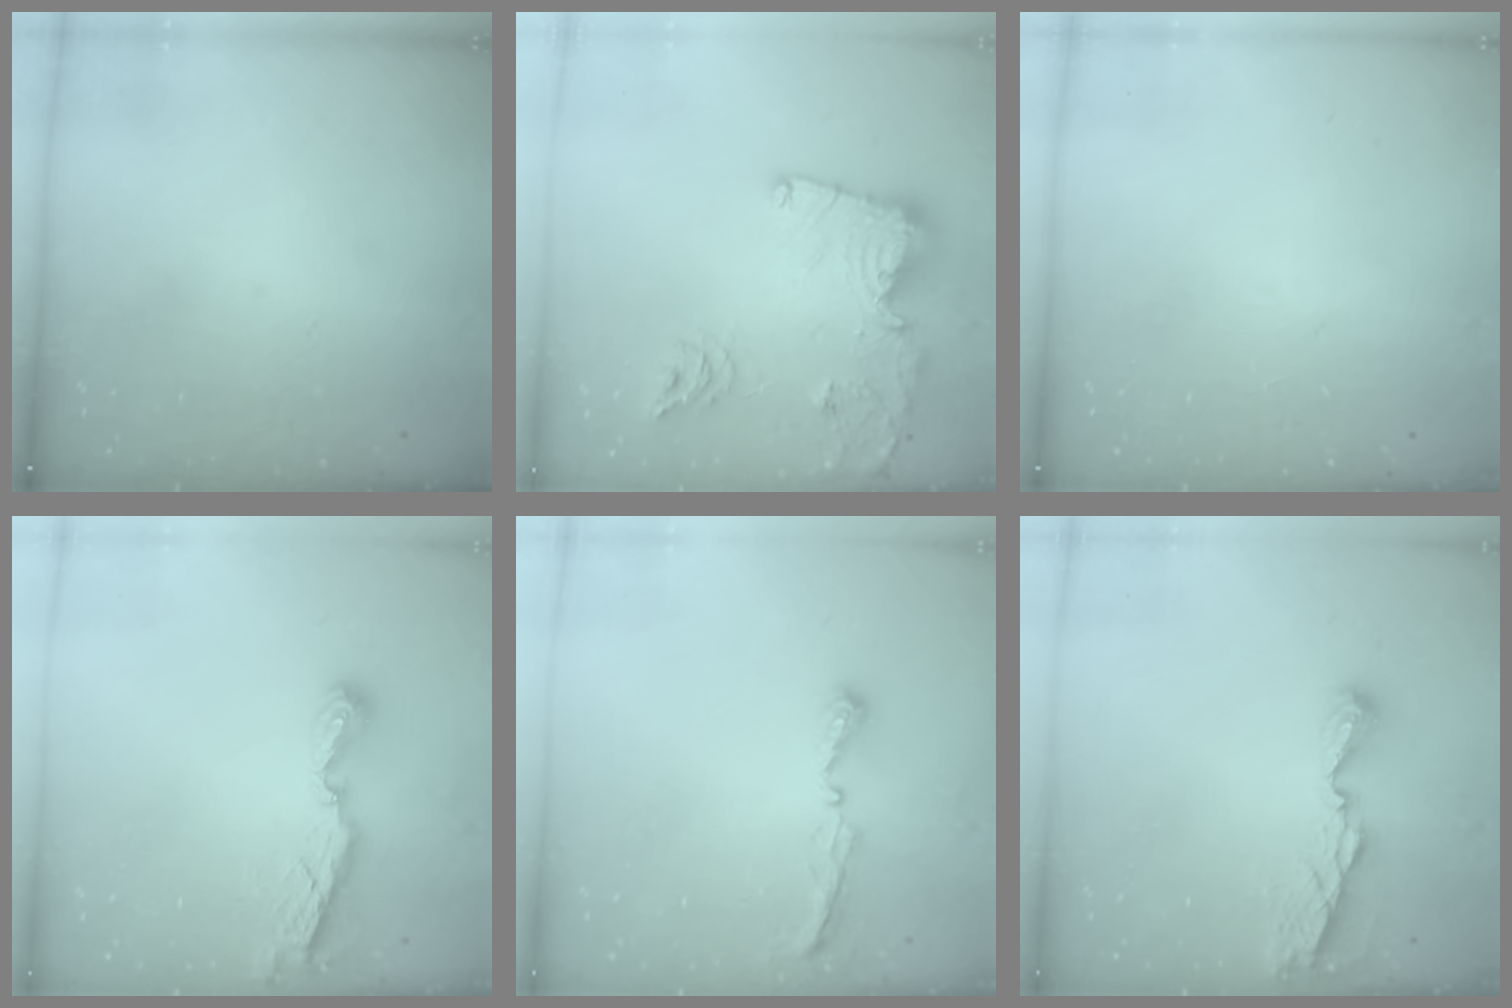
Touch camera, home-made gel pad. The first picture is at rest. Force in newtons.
{"total": 16.5, "press": 16.5, "slide": 1.7}
{"total": 0.0}
{"total": 7.8, "press": 7.8, "slide": 0.5}
{"total": 5.5, "press": 5.5, "slide": 0.5}
{"total": 7.2, "press": 7.2, "slide": 0.5}